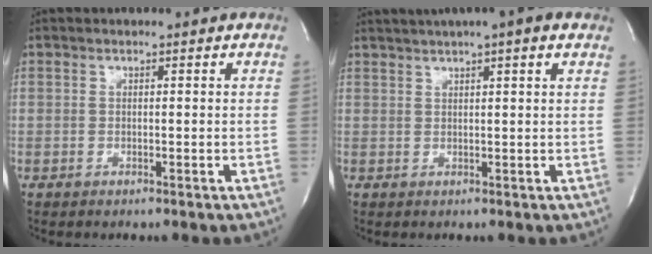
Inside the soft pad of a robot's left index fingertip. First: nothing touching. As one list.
[{"total": 8.1, "force": [5.5, 0.6, 5.9], "torque": [-0.096, 0.028, 0.073]}]